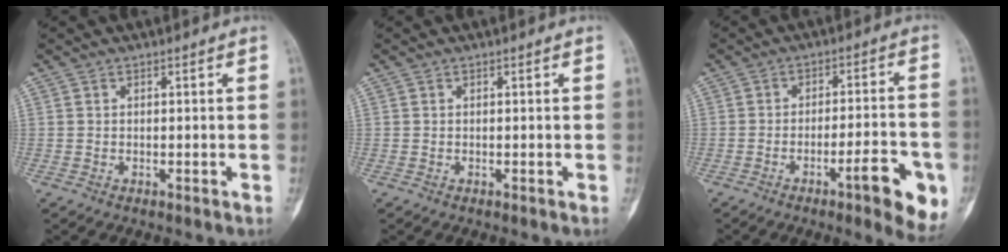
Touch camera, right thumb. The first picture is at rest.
{"total": 0.0}
{"total": 11.9, "force": [-5.1, 2.7, 10.4], "torque": [-0.126, 0.017, -0.068]}